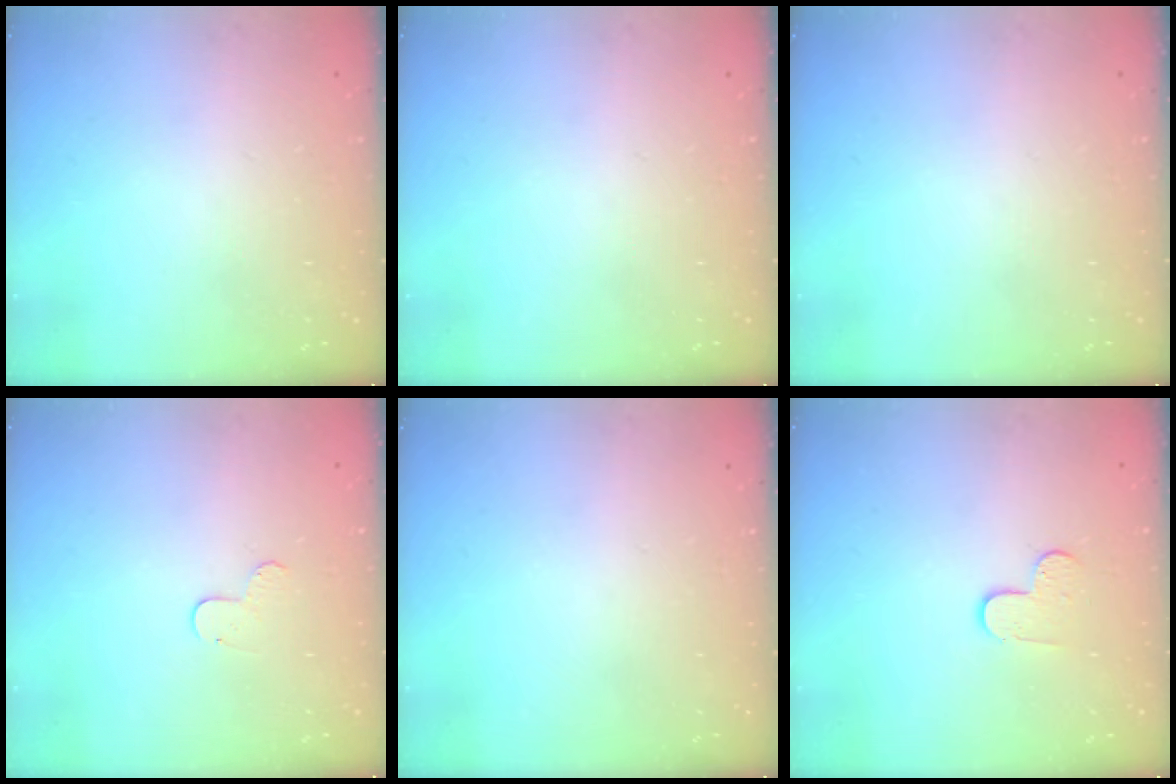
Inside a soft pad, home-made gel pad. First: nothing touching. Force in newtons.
{"total": 0.0}
{"total": 0.0}
{"total": 5.3, "press": 5.3, "slide": 0.6}
{"total": 0.0}
{"total": 7.3, "press": 7.2, "slide": 0.6}